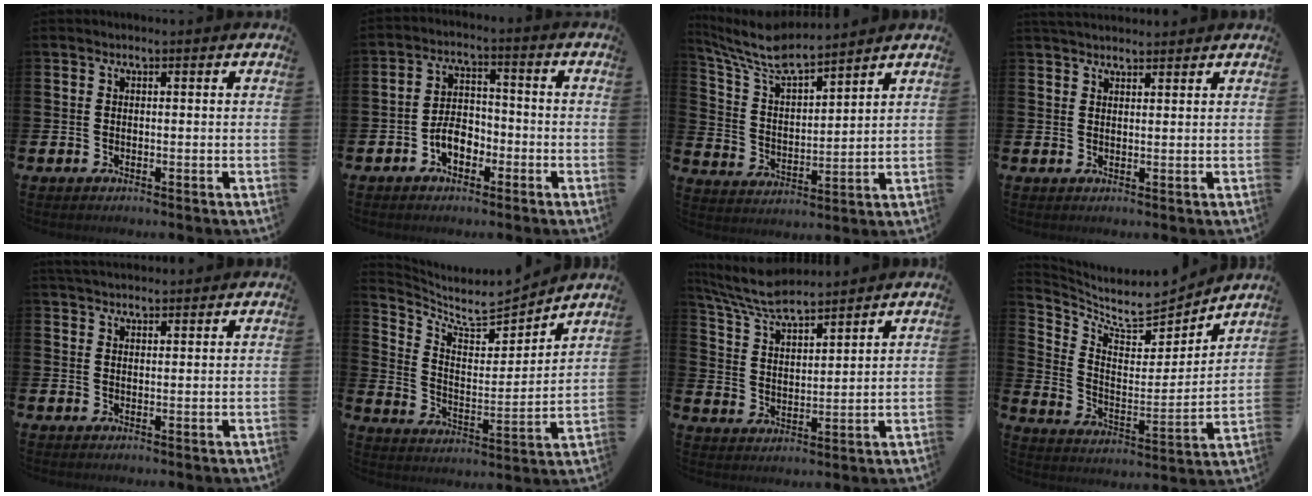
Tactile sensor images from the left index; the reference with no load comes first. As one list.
[{"total": 4.4, "force": [-2.1, 2.8, 2.7], "torque": [-0.045, 0.007, -0.042]}, {"total": 8.2, "force": [7.6, 1.2, 2.7], "torque": [-0.083, -0.050, 0.134]}, {"total": 2.5, "force": [2.4, 0.5, 0.3], "torque": [0.000, -0.010, 0.042]}, {"total": 2.8, "force": [2.8, 0.5, 0.4], "torque": [-0.004, -0.013, 0.049]}, {"total": 7.2, "force": [6.7, 1.5, 2.0], "torque": [-0.070, -0.062, 0.112]}, {"total": 7.3, "force": [6.9, 0.9, 2.4], "torque": [-0.071, -0.038, 0.123]}, {"total": 8.1, "force": [7.5, 2.0, 2.3], "torque": [-0.073, -0.071, 0.125]}]